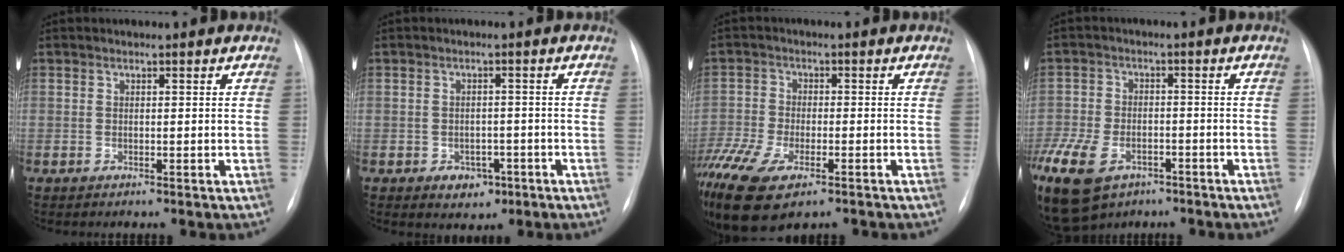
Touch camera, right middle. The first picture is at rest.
{"total": 3.6, "force": [-1.8, 2.6, 1.7], "torque": [-0.016, 0.007, -0.015]}
{"total": 16.9, "force": [-10.9, 6.5, 11.1], "torque": [-0.284, -0.032, -0.185]}
{"total": 25.5, "force": [-13.5, 16.7, 13.7], "torque": [-0.424, -0.033, -0.215]}